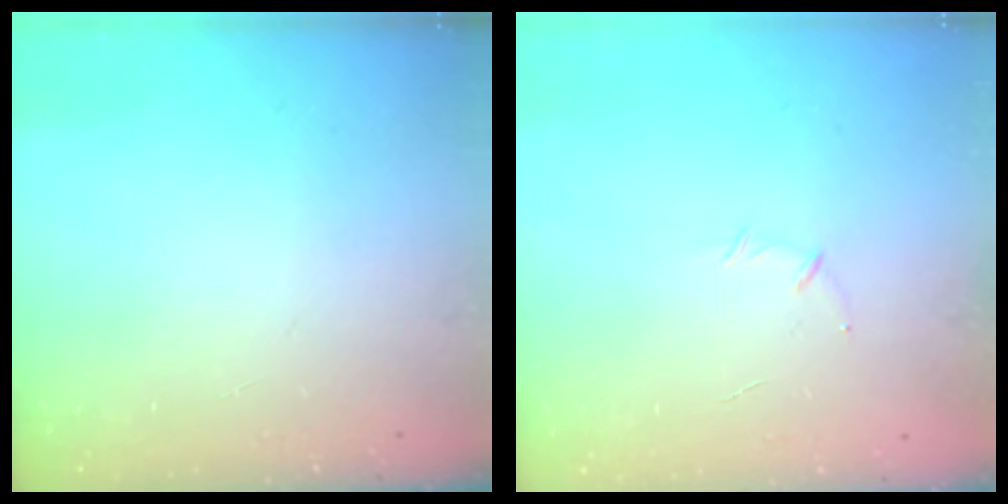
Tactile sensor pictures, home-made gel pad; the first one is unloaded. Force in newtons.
{"total": 4.1, "press": 4.0, "slide": 1.0}